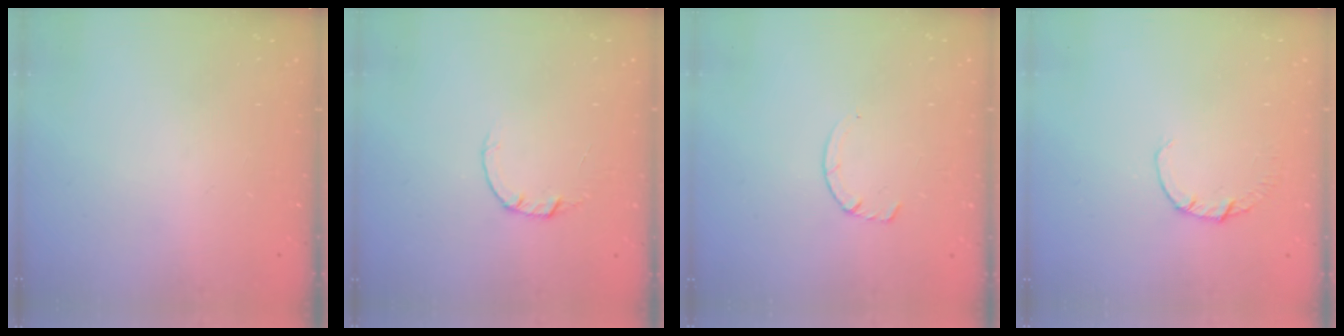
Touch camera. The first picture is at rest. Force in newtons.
{"total": 2.0, "press": 2.0, "slide": 0.2}
{"total": 2.9, "press": 2.9, "slide": 0.4}
{"total": 1.9, "press": 1.9, "slide": 0.3}